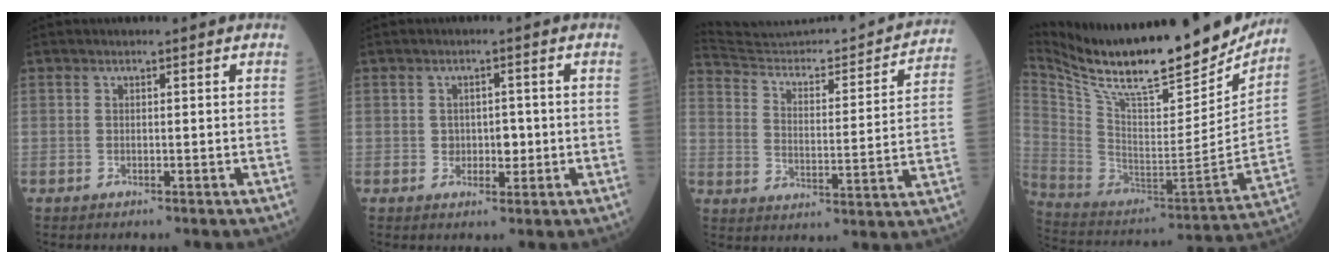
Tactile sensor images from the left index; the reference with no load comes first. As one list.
[{"total": 2.6, "force": [-0.2, 1.9, 1.8], "torque": [-0.021, 0.004, 0.001]}, {"total": 23.3, "force": [22.5, 2.0, 5.7], "torque": [-0.088, -0.044, 0.307]}, {"total": 27.8, "force": [24.1, 4.8, 13.1], "torque": [-0.244, -0.050, 0.371]}]